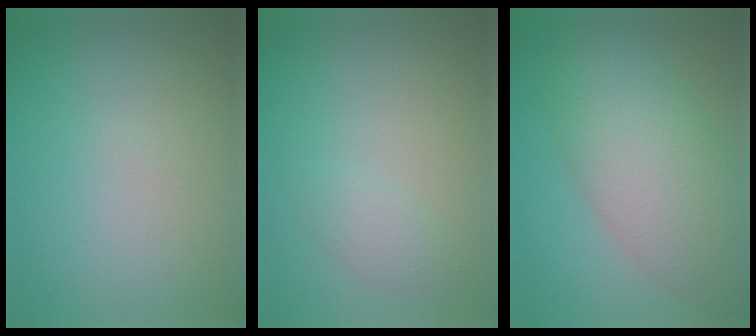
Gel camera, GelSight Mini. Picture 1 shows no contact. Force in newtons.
{"total": 1.4, "press": 1.4, "slide": 0.1}
{"total": 9.0, "press": 9.0, "slide": 0.4}